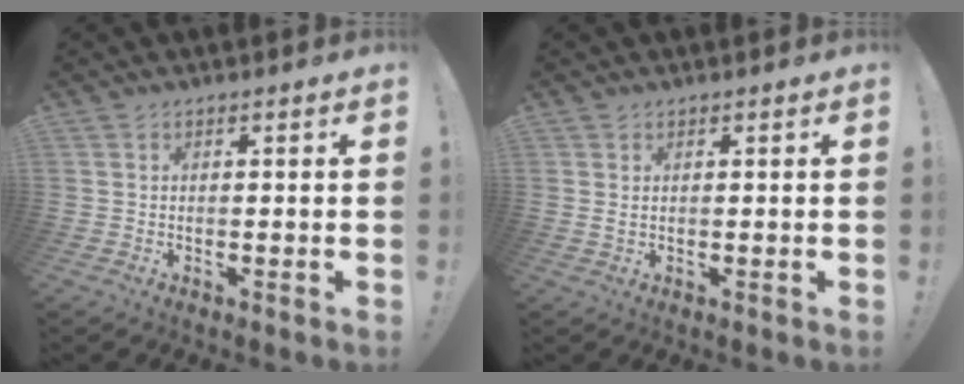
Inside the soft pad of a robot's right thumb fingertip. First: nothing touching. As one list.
[{"total": 1.0, "force": [0.5, 0.3, 0.9], "torque": [-0.016, 0.001, 0.008]}]